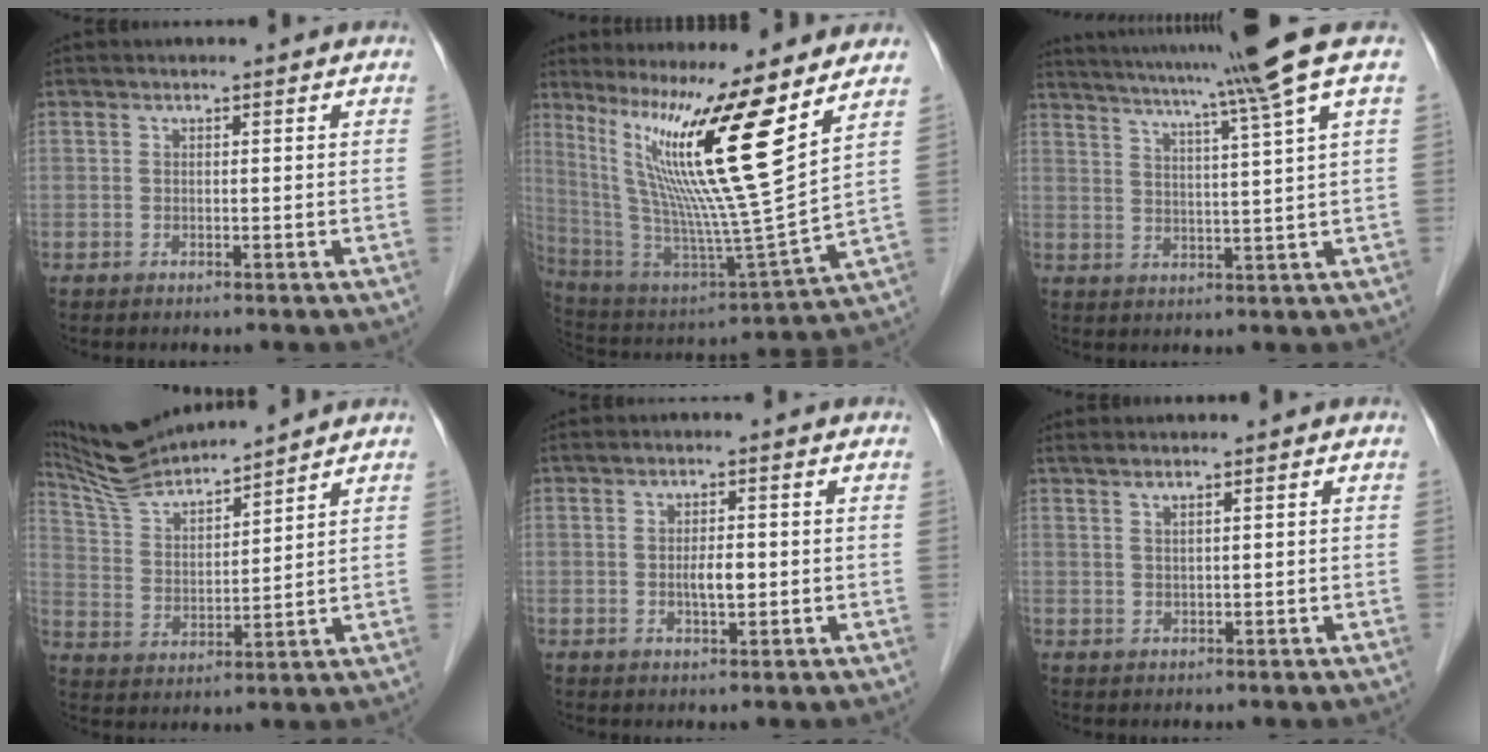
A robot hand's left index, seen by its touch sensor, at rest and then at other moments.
{"total": 20.0, "force": [10.6, -1.4, 16.9], "torque": [-0.306, -0.019, 0.180]}
{"total": 14.7, "force": [11.3, -3.2, 8.7], "torque": [-0.144, -0.027, 0.153]}
{"total": 11.6, "force": [10.9, 0.3, 3.9], "torque": [-0.088, 0.018, 0.215]}
{"total": 2.8, "force": [-0.2, 0.7, 2.7], "torque": [-0.049, 0.000, -0.002]}
{"total": 1.5, "force": [1.0, -0.2, 1.1], "torque": [-0.031, 0.009, 0.024]}